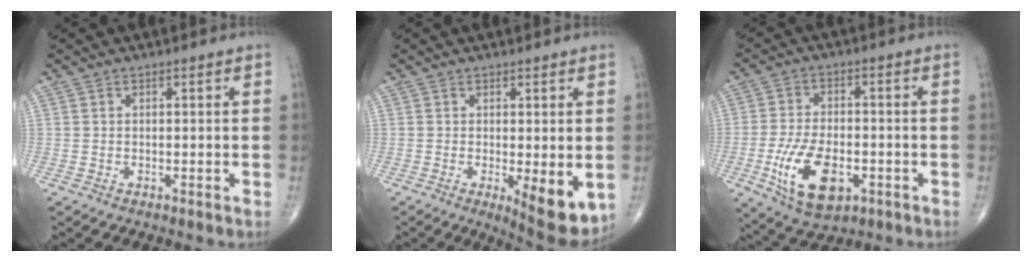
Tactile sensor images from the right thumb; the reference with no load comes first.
{"total": 7.9, "force": [-1.4, 2.4, 7.4], "torque": [-0.099, -0.024, -0.014]}
{"total": 12.9, "force": [-4.3, 6.7, 10.1], "torque": [-0.178, 0.003, -0.068]}